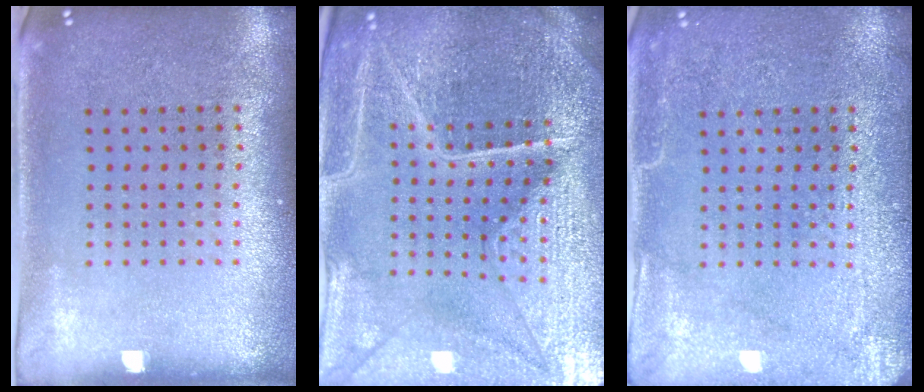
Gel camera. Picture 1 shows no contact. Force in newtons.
{"total": 5.9, "press": 5.4, "slide": 2.4}
{"total": 3.5, "press": 3.5, "slide": 0.4}